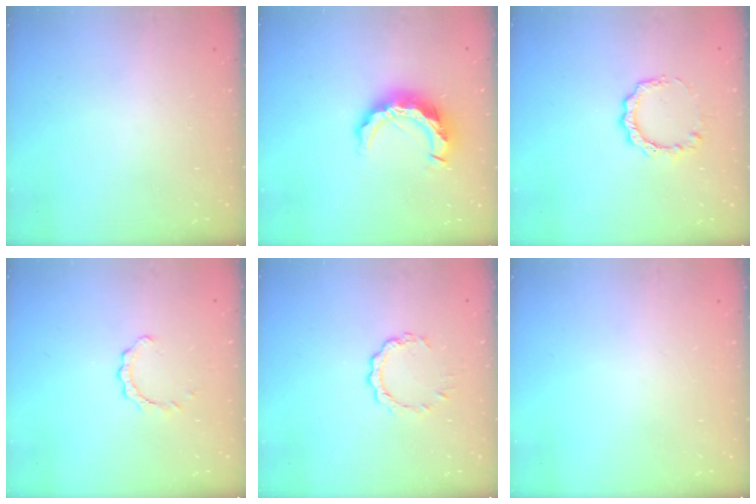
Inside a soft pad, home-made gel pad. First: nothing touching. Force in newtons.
{"total": 10.8, "press": 10.8, "slide": 0.9}
{"total": 6.0, "press": 6.0, "slide": 0.4}
{"total": 2.4, "press": 2.4, "slide": 0.3}
{"total": 5.0, "press": 4.9, "slide": 0.6}
{"total": 0.0}